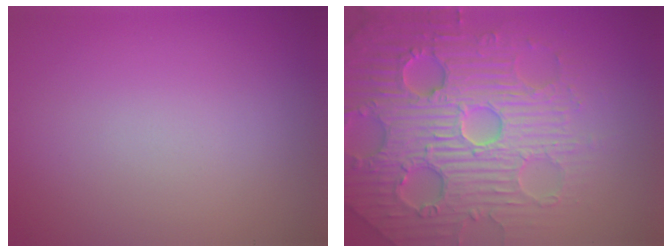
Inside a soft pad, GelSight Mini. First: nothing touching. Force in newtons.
{"total": 7.8, "press": 7.6, "slide": 1.8}